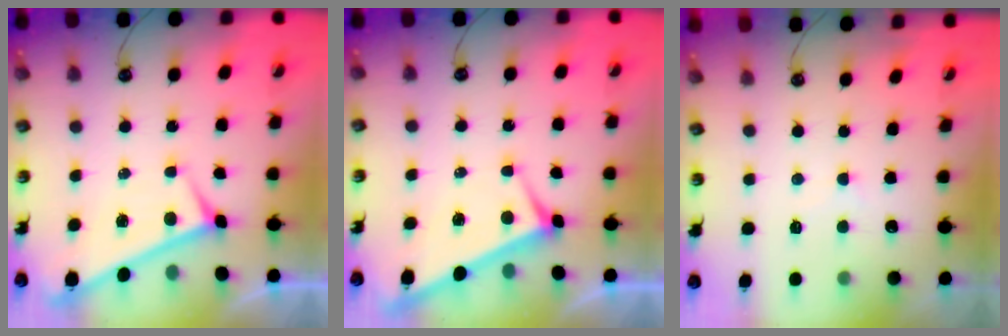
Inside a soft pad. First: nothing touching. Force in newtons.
{"total": 3.6, "press": 3.6, "slide": 0.4}
{"total": 0.8, "press": 0.6, "slide": 0.6}